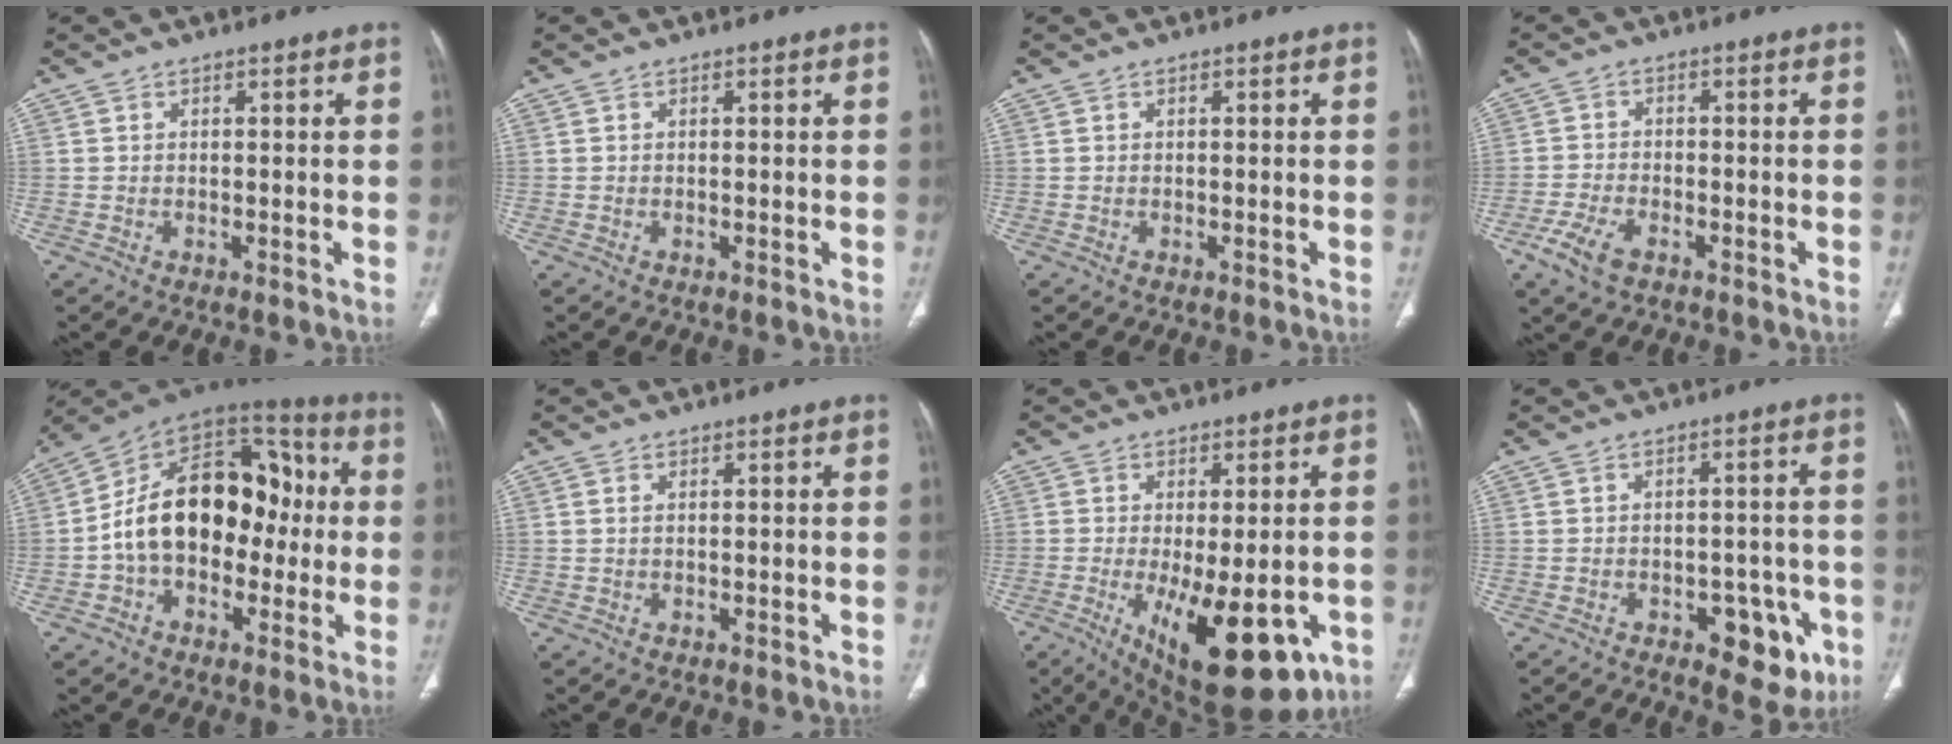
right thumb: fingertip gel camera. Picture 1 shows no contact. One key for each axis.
{"total": 0.0}
{"total": 0.0}
{"total": 5.7, "fx": -3.2, "fy": 2.8, "fz": 3.8, "tx": -0.087, "ty": 0.006, "tz": -0.061}
{"total": 22.2, "fx": -1.0, "fy": 14.8, "fz": 16.5, "tx": -0.237, "ty": 0.058, "tz": -0.019}
{"total": 0.6, "fx": 0.1, "fy": 0.3, "fz": 0.5, "tx": -0.015, "ty": 0.005, "tz": 0.005}
{"total": 17.7, "fx": -6.7, "fy": 7.3, "fz": 14.7, "tx": -0.190, "ty": -0.016, "tz": -0.079}
{"total": 9.6, "fx": -4.3, "fy": 5.4, "fz": 6.7, "tx": -0.046, "ty": 0.020, "tz": -0.046}